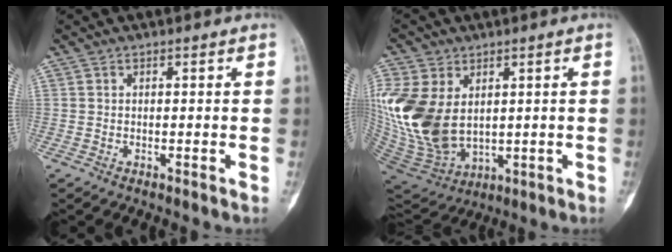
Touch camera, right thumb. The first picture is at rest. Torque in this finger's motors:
{"motor_torque": [-0.76, 2.37, 2.11, 0.66, 0.69]}